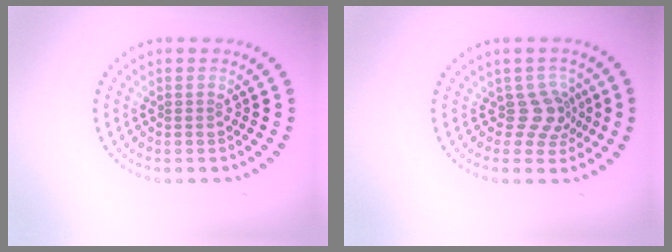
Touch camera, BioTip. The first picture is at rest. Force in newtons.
{"total": 2.6, "press": 1.9, "slide": 1.8}